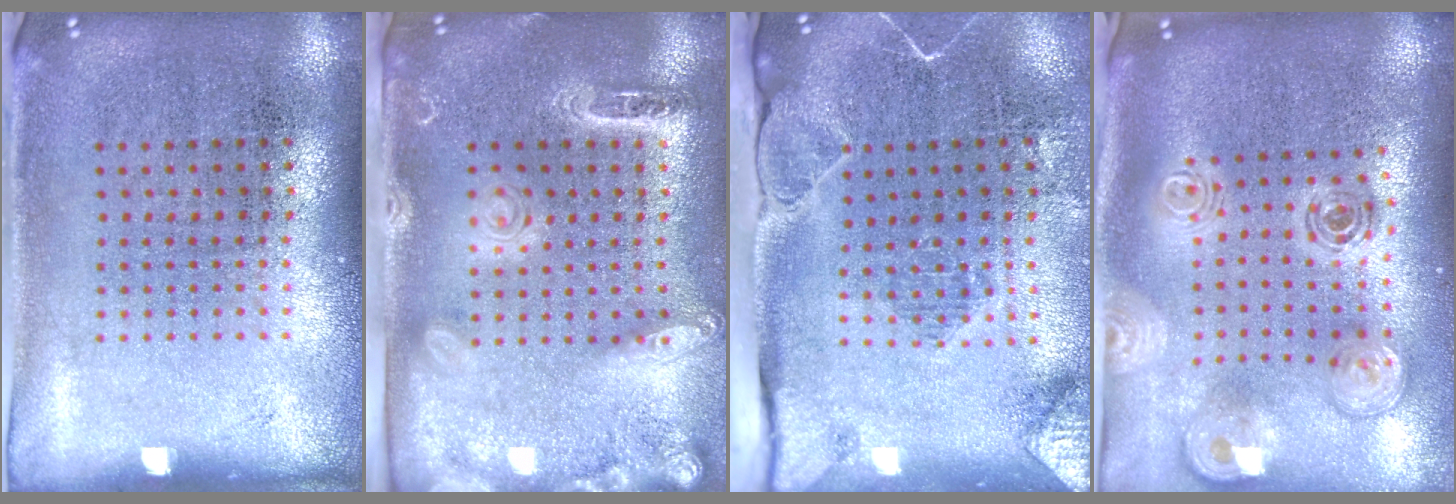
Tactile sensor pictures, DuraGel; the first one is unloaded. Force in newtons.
{"total": 2.5, "press": 2.0, "slide": 1.5}
{"total": 2.1, "press": 2.0, "slide": 0.6}
{"total": 2.0, "press": 1.7, "slide": 1.1}